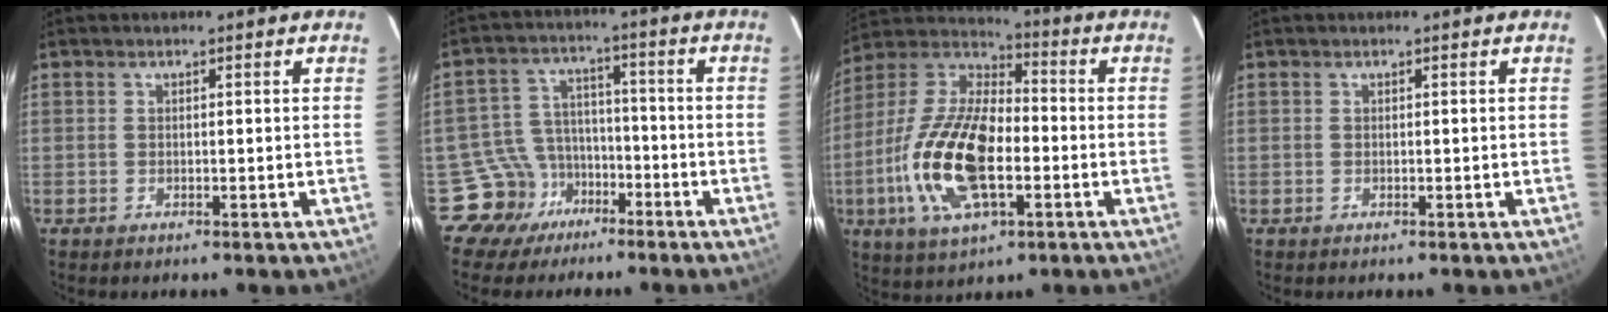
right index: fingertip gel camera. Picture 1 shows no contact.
{"total": 8.1, "force": [-5.6, 5.7, -0.6], "torque": [-0.006, 0.036, -0.100]}
{"total": 19.8, "force": [-4.8, 8.9, 17.0], "torque": [-0.360, -0.007, -0.093]}
{"total": 0.0}